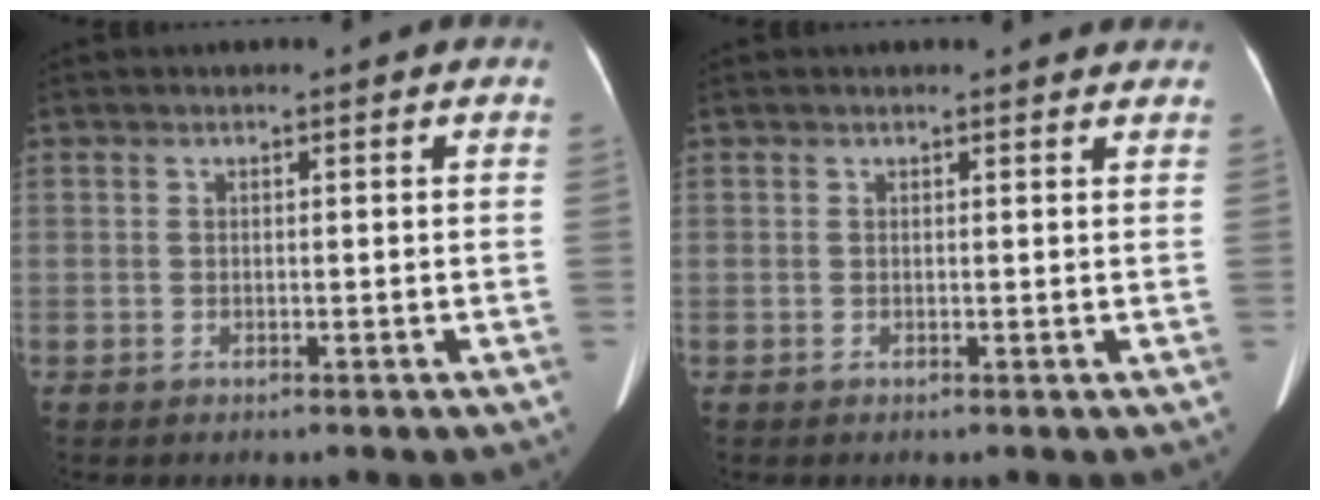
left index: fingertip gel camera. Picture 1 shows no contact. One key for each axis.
{"total": 1.9, "fx": 1.8, "fy": 0.5, "fz": 0.1, "tx": -0.008, "ty": -0.002, "tz": 0.012}